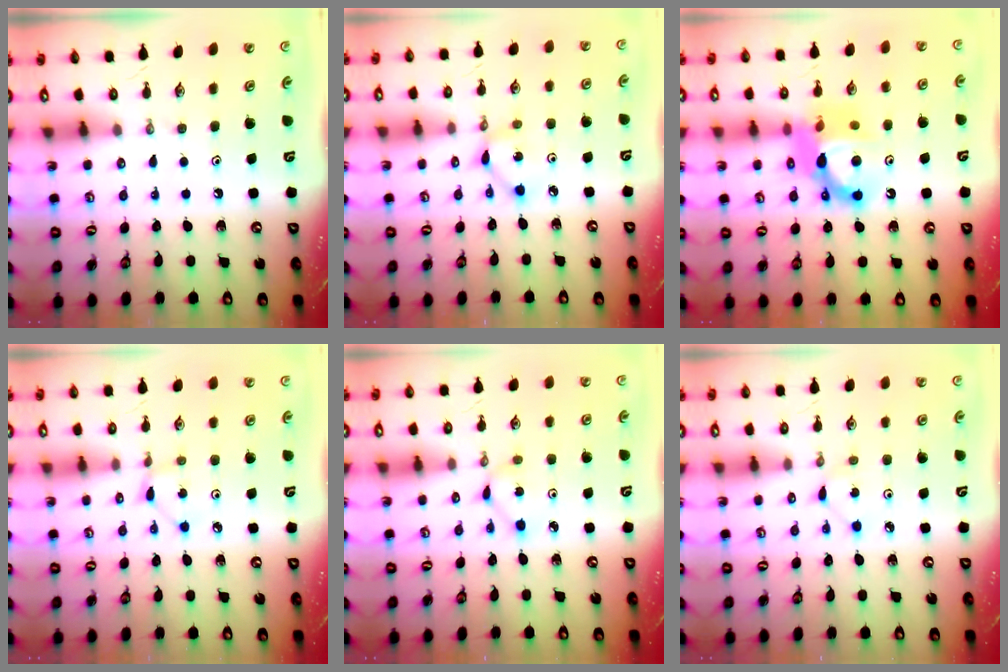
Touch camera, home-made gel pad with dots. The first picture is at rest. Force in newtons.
{"total": 3.8, "press": 3.8, "slide": 0.1}
{"total": 13.6, "press": 13.6, "slide": 1.1}
{"total": 1.5, "press": 1.5, "slide": 0.1}
{"total": 2.8, "press": 2.8, "slide": 0.3}
{"total": 2.6, "press": 2.6, "slide": 0.3}